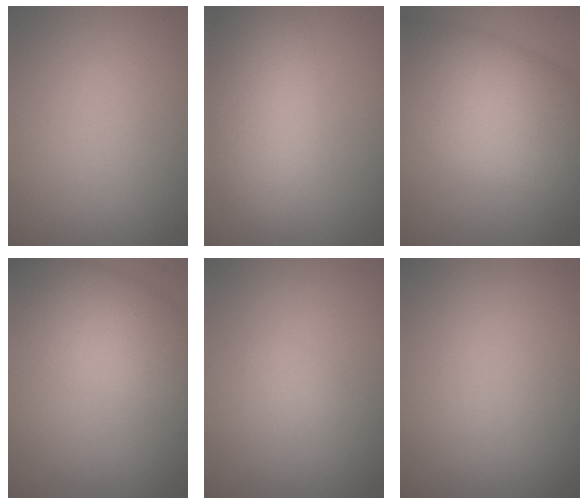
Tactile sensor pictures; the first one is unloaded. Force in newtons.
{"total": 7.0, "press": 7.0, "slide": 0.5}
{"total": 12.3, "press": 12.3, "slide": 0.2}
{"total": 5.7, "press": 5.7, "slide": 0.2}
{"total": 0.6, "press": 0.6, "slide": 0.1}
{"total": 0.0}